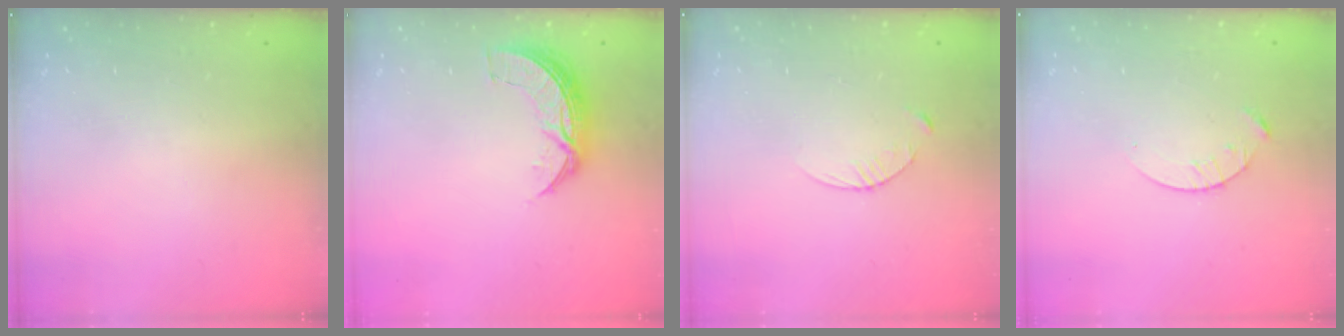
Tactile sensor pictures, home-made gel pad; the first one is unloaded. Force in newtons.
{"total": 7.7, "press": 7.7, "slide": 0.7}
{"total": 3.6, "press": 3.5, "slide": 0.4}
{"total": 4.3, "press": 4.2, "slide": 0.5}